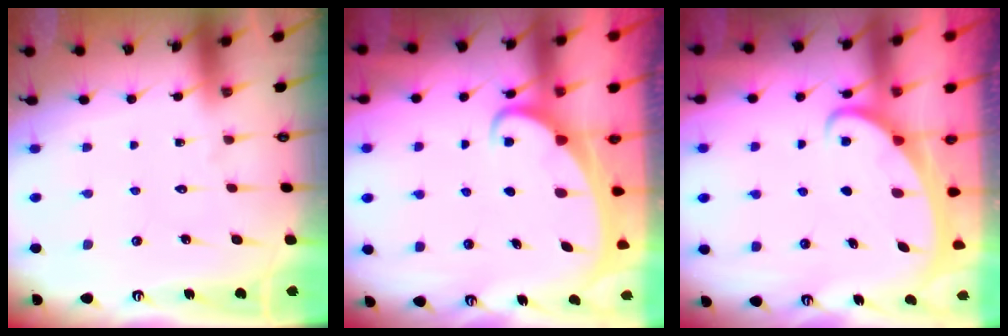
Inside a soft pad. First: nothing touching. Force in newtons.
{"total": 2.2, "press": 2.2, "slide": 0.2}
{"total": 2.1, "press": 2.1, "slide": 0.3}